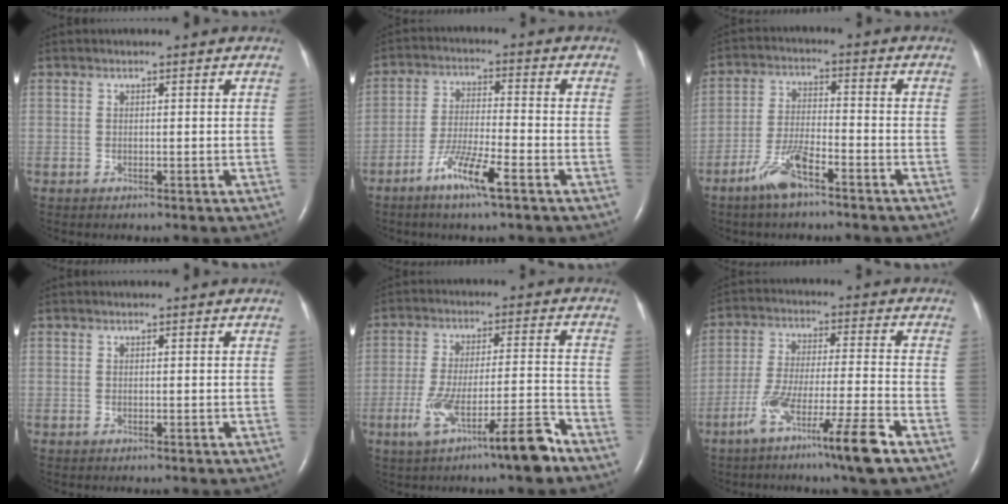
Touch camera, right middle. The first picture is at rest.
{"total": 7.5, "force": [-4.4, 0.3, 6.0], "torque": [-0.122, -0.011, -0.084]}
{"total": 6.9, "force": [-4.7, 1.1, 4.9], "torque": [-0.109, -0.004, -0.089]}
{"total": 0.0}
{"total": 11.1, "force": [-6.7, 0.6, 8.8], "torque": [-0.162, 0.001, -0.108]}
{"total": 11.5, "force": [-7.0, -0.9, 9.1], "torque": [-0.171, -0.022, -0.127]}